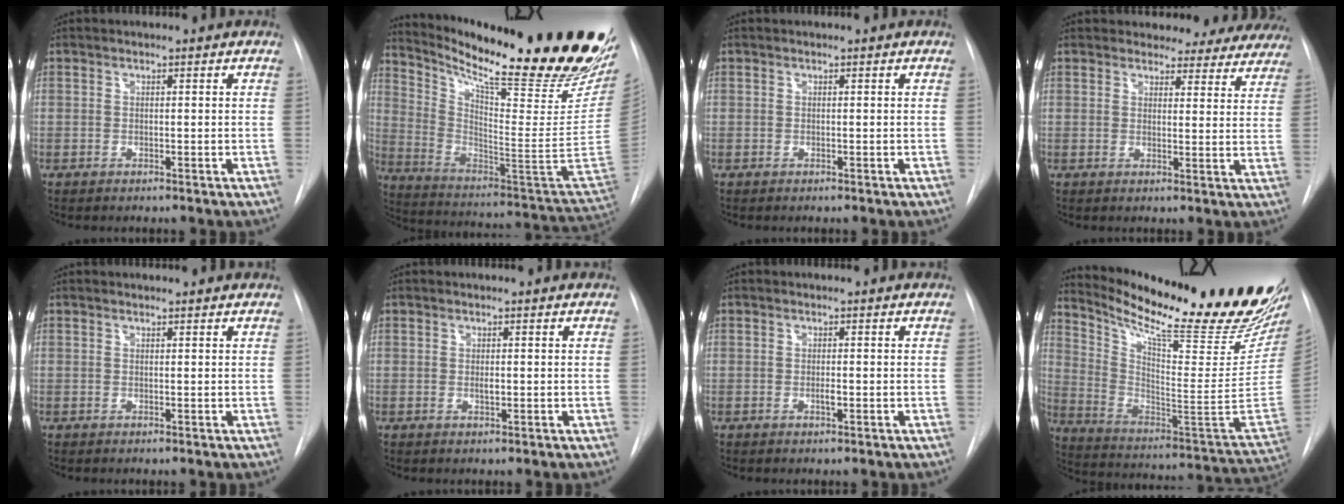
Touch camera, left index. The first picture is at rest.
{"total": 32.2, "force": [23.9, 2.2, 21.5], "torque": [-0.296, -0.075, 0.344]}
{"total": 0.0}
{"total": 13.0, "force": [11.9, 4.8, 1.8], "torque": [0.013, -0.025, 0.115]}
{"total": 1.8, "force": [1.7, 0.3, 0.1], "torque": [-0.007, 0.007, 0.013]}
{"total": 0.8, "force": [-0.5, 0.2, 0.6], "torque": [-0.011, -0.007, -0.010]}
{"total": 1.1, "force": [-0.9, 0.1, 0.6], "torque": [-0.008, -0.007, -0.015]}
{"total": 29.9, "force": [24.3, 2.4, 17.2], "torque": [-0.285, -0.094, 0.341]}